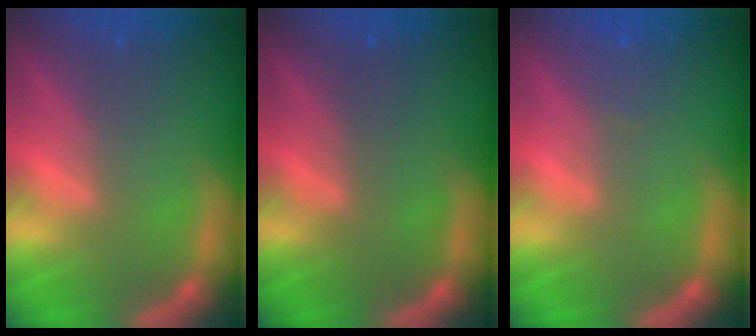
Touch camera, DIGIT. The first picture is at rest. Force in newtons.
{"total": 0.0}
{"total": 1.0}